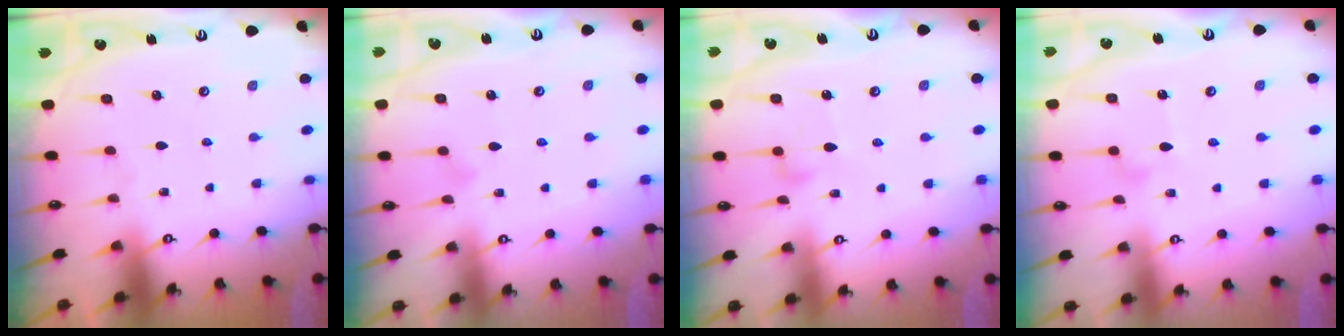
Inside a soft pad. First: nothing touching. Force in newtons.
{"total": 5.6, "press": 5.6, "slide": 0.3}
{"total": 9.1, "press": 9.1, "slide": 0.5}
{"total": 8.1, "press": 8.0, "slide": 0.4}